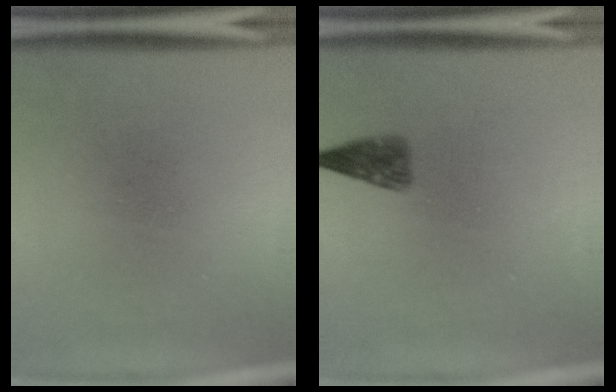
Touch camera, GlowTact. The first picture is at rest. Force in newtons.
{"total": 2.5}